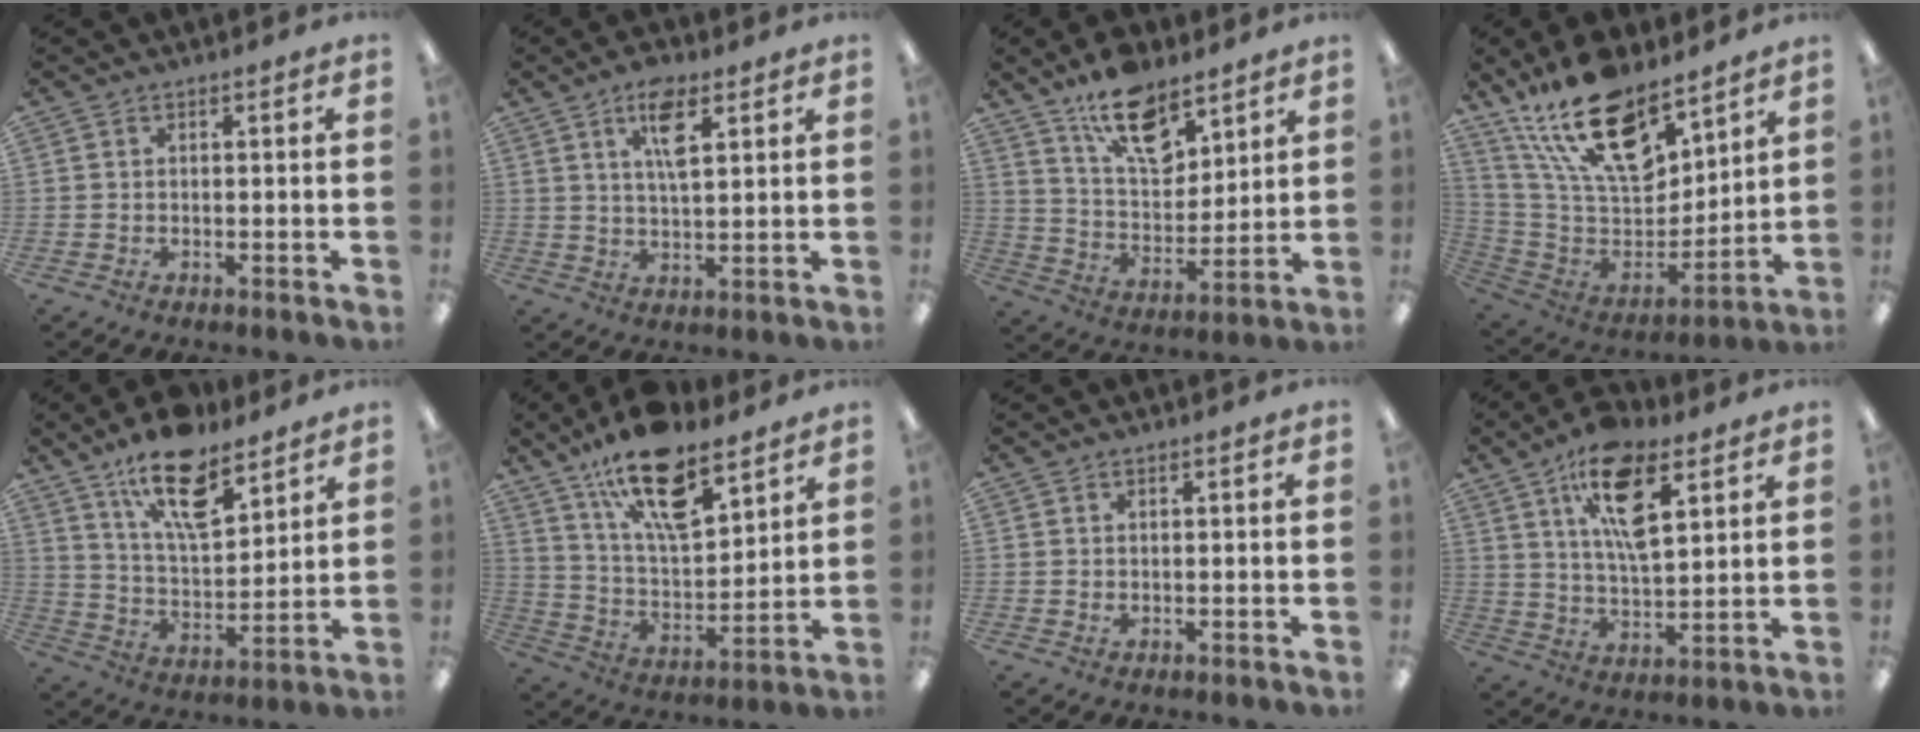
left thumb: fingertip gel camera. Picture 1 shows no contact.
{"total": 8.2, "force": [4.3, 3.4, 6.1], "torque": [-0.099, -0.007, 0.070]}
{"total": 15.2, "force": [10.3, 7.5, 8.1], "torque": [-0.130, -0.053, 0.184]}
{"total": 22.5, "force": [15.5, 10.4, 12.6], "torque": [-0.229, -0.093, 0.280]}
{"total": 16.7, "force": [11.4, 6.9, 10.0], "torque": [-0.164, -0.055, 0.195]}
{"total": 19.5, "force": [12.9, 7.9, 12.3], "torque": [-0.205, -0.068, 0.222]}
{"total": 0.6, "force": [0.3, 0.4, 0.4], "torque": [-0.001, -0.002, 0.004]}
{"total": 15.8, "force": [8.6, 7.2, 11.2], "torque": [-0.188, -0.018, 0.148]}